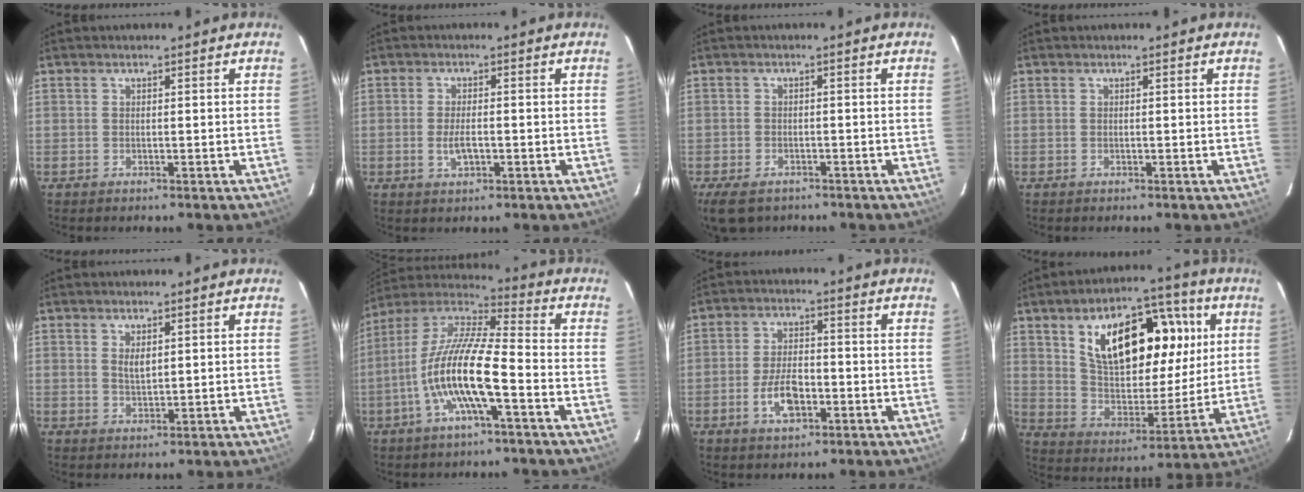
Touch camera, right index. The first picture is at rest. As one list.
[{"total": 3.3, "force": [-1.0, 1.3, 2.9], "torque": [-0.059, -0.005, -0.015]}, {"total": 6.9, "force": [-4.8, 3.8, 3.2], "torque": [-0.078, -0.013, -0.079]}, {"total": 0.0}, {"total": 2.4, "force": [0.9, 1.1, 2.0], "torque": [-0.035, -0.002, 0.018]}, {"total": 14.8, "force": [-5.1, 2.5, 13.6], "torque": [-0.264, -0.005, -0.105]}, {"total": 7.1, "force": [-2.8, 3.5, 5.5], "torque": [-0.114, 0.000, -0.047]}, {"total": 21.7, "force": [7.7, 11.2, 16.9], "torque": [-0.288, 0.028, 0.140]}]